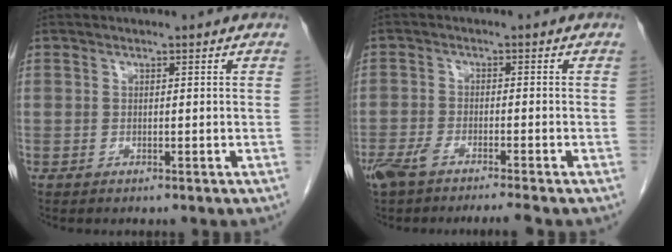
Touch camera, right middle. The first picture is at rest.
{"total": 6.1, "force": [-4.8, 0.3, 3.7], "torque": [-0.066, -0.008, -0.084]}